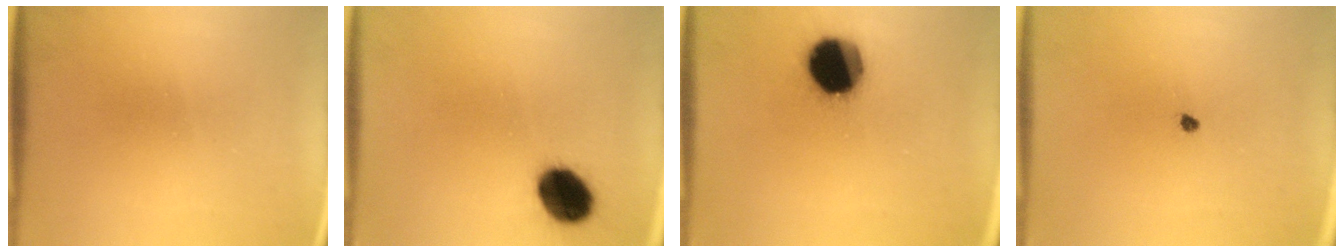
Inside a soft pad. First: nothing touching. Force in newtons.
{"total": 10.1}
{"total": 16.6}
{"total": 0.7}